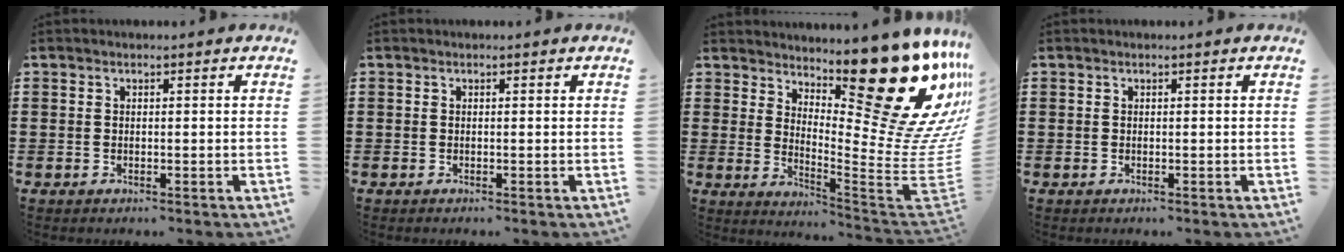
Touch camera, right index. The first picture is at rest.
{"total": 0.0}
{"total": 22.8, "force": [13.1, 7.7, 17.0], "torque": [-0.226, -0.101, 0.221]}
{"total": 0.0}